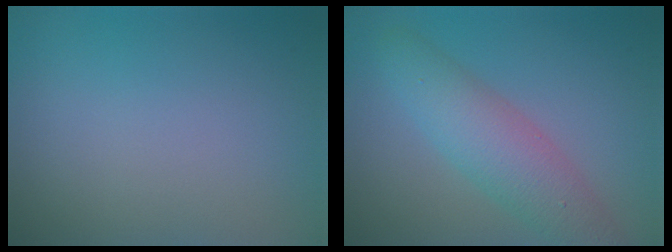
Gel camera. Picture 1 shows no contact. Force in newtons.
{"total": 5.1, "press": 5.1, "slide": 0.1}